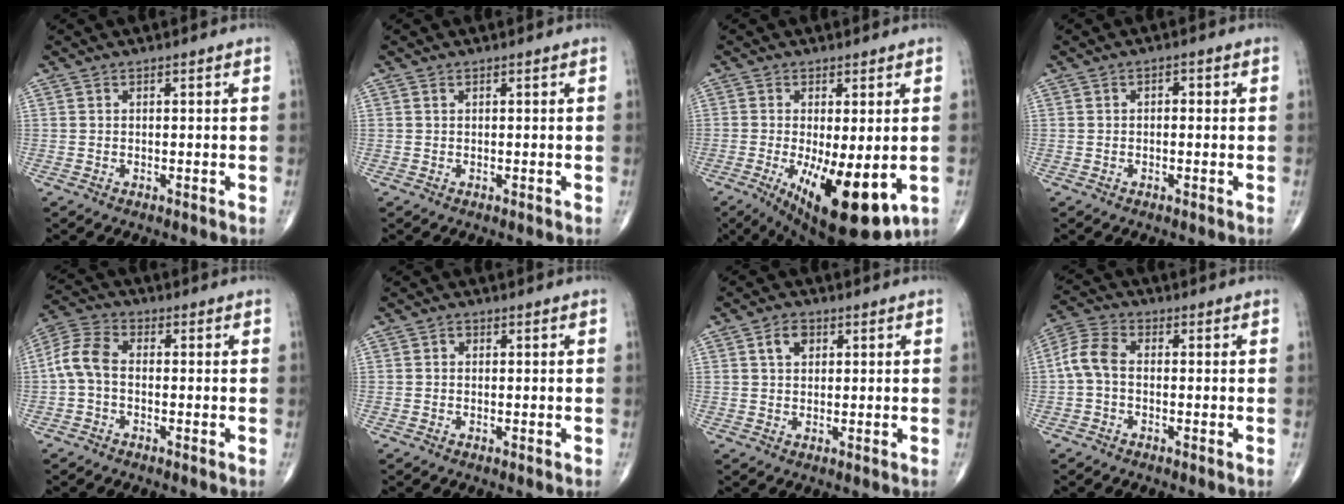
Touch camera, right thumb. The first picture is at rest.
{"total": 0.0}
{"total": 15.5, "force": [-4.1, 5.4, 13.9], "torque": [-0.203, -0.027, -0.044]}
{"total": 1.3, "force": [0.1, 0.8, 1.1], "torque": [-0.006, 0.007, -0.002]}
{"total": 6.7, "force": [-0.8, 4.2, 5.2], "torque": [-0.108, 0.021, -0.028]}
{"total": 0.6, "force": [0.0, 0.6, 0.3], "torque": [0.004, 0.003, -0.002]}
{"total": 3.5, "force": [1.3, 2.4, 2.1], "torque": [-0.025, 0.002, 0.024]}
{"total": 5.9, "force": [-0.5, 3.7, 4.6], "torque": [-0.094, 0.017, -0.023]}